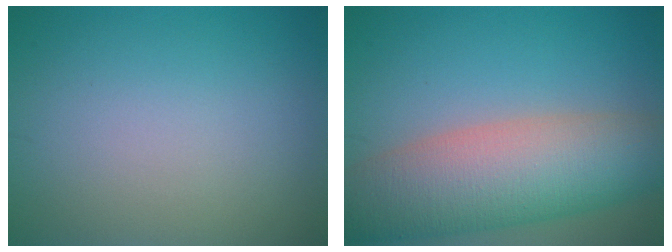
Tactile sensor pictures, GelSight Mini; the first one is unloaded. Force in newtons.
{"total": 10.4, "press": 10.4, "slide": 0.5}